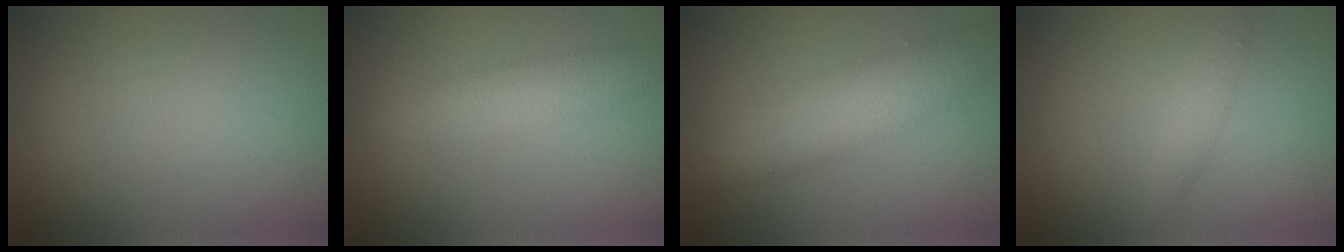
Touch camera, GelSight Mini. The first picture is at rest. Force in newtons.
{"total": 3.5, "press": 3.5, "slide": 0.0}
{"total": 5.3, "press": 5.3, "slide": 0.1}
{"total": 1.4, "press": 1.4, "slide": 0.1}